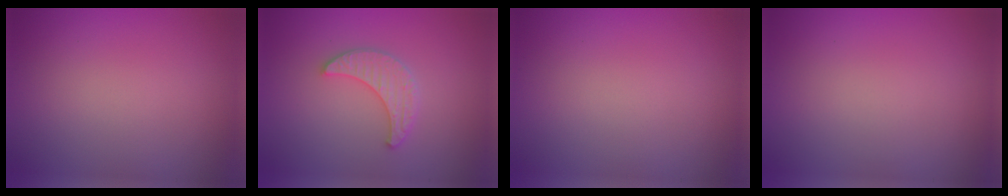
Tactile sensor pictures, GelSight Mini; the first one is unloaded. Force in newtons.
{"total": 2.9, "press": 2.9, "slide": 0.7}
{"total": 0.0}
{"total": 0.0}